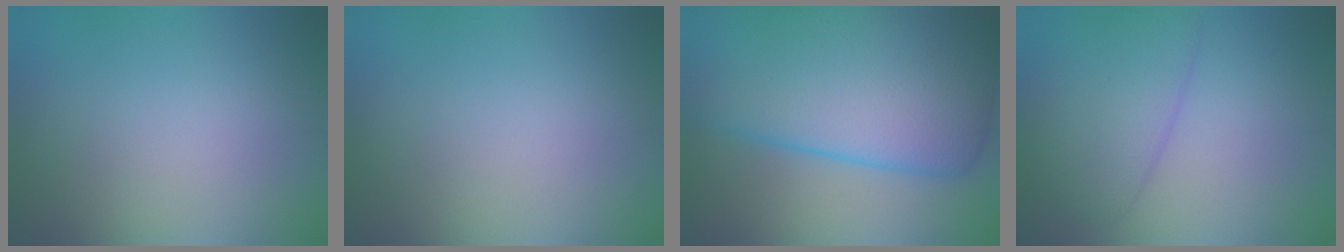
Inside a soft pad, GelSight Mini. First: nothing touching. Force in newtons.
{"total": 0.0}
{"total": 13.2, "press": 13.2, "slide": 0.6}
{"total": 4.3, "press": 4.3, "slide": 0.3}